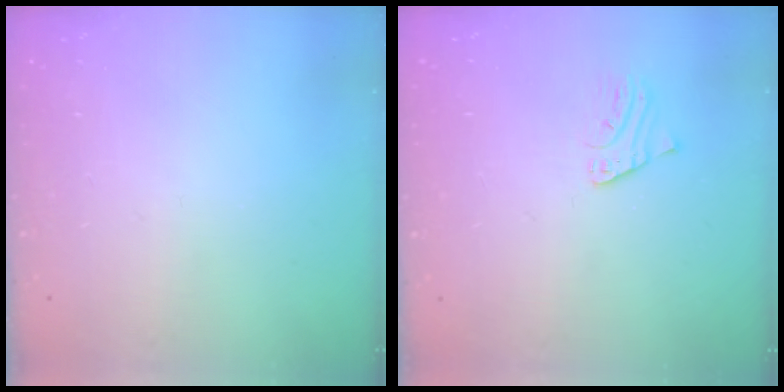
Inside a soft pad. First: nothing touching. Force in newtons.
{"total": 2.2, "press": 2.2, "slide": 0.2}